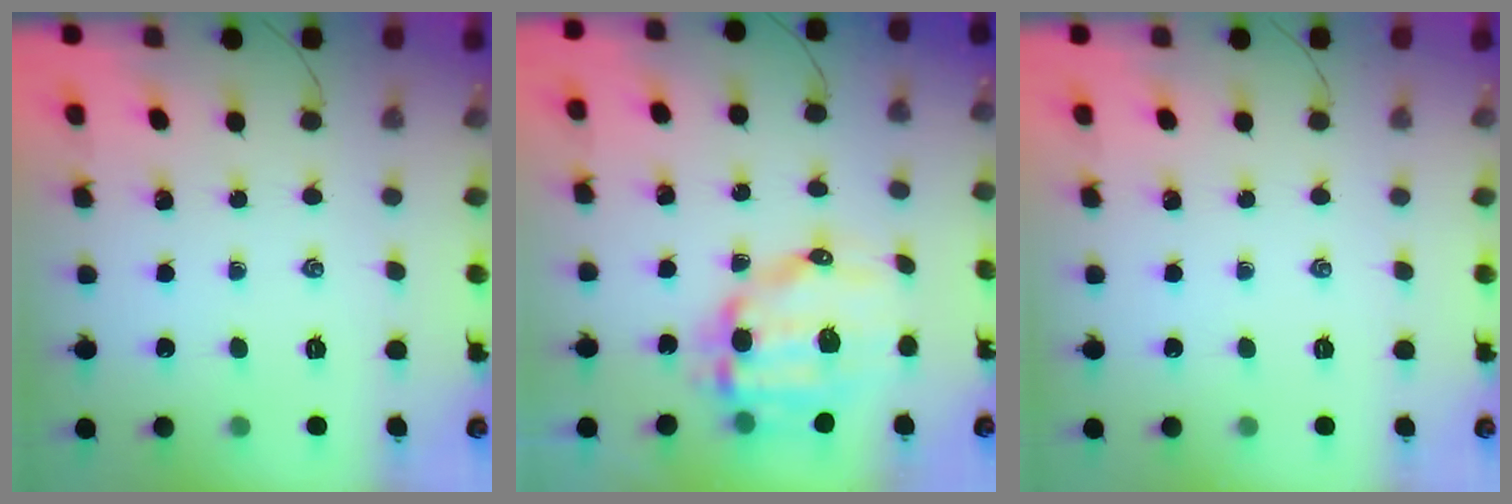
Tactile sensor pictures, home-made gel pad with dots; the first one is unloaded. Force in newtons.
{"total": 11.7, "press": 11.4, "slide": 2.4}
{"total": 0.0}